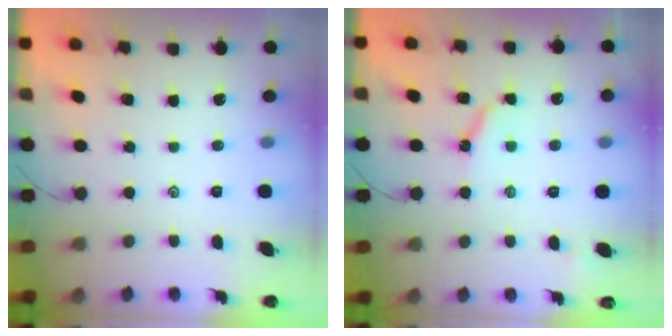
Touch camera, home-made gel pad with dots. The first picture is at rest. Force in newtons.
{"total": 5.6, "press": 5.6, "slide": 0.4}